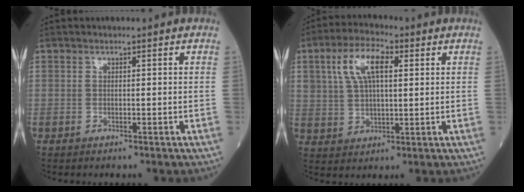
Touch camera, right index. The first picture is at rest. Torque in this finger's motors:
{"motor_torque": [0.36, 0.19, 0.25, 0.10]}